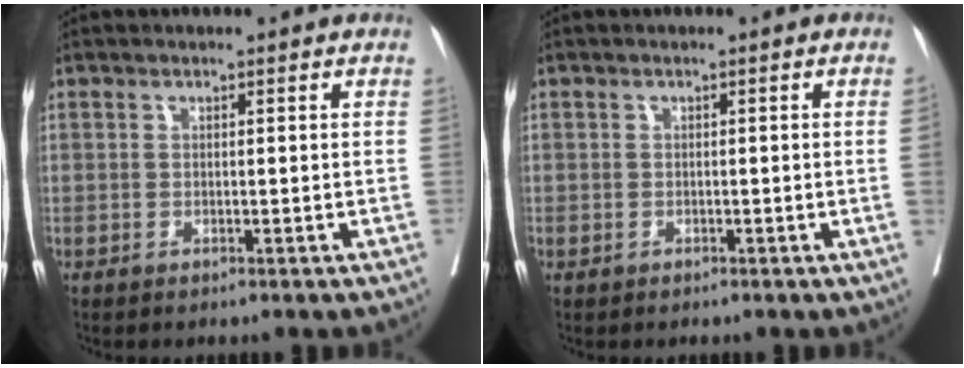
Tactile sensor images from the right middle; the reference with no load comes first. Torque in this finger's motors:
{"motor_torque": [0.36, -0.35, -0.65, -0.21]}